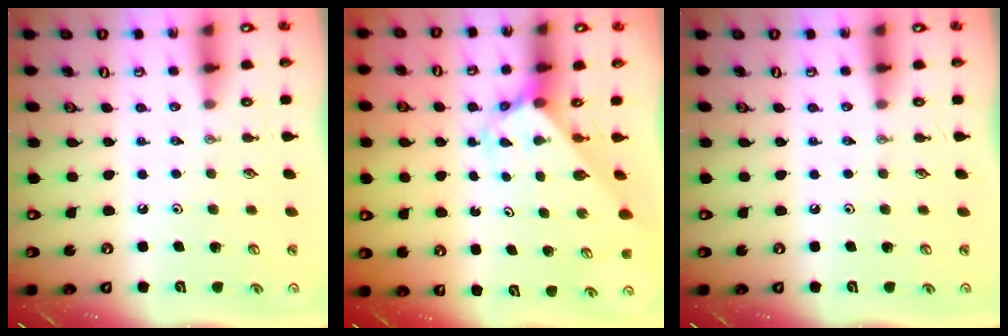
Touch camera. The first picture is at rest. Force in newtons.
{"total": 2.7, "press": 2.7, "slide": 0.3}
{"total": 0.0}